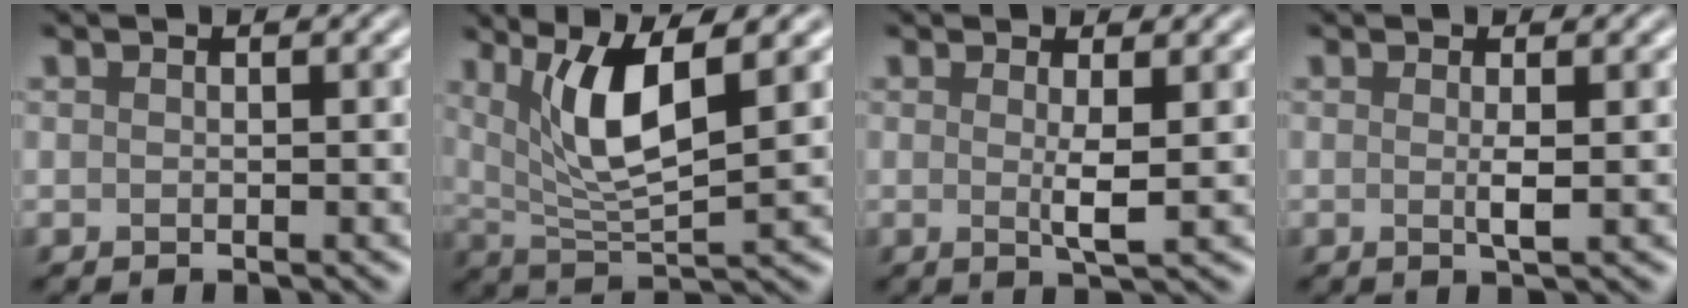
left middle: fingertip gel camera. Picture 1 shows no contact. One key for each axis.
{"total": 6.6, "fx": 2.6, "fy": 1.6, "fz": 5.9, "tx": -0.109, "ty": -0.008, "tz": 0.052}
{"total": 2.0, "fx": 0.3, "fy": 0.2, "fz": 2.0, "tx": -0.039, "ty": -0.006, "tz": 0.004}
{"total": 1.3, "fx": 0.1, "fy": 0.1, "fz": 1.3, "tx": -0.027, "ty": -0.001, "tz": -0.001}